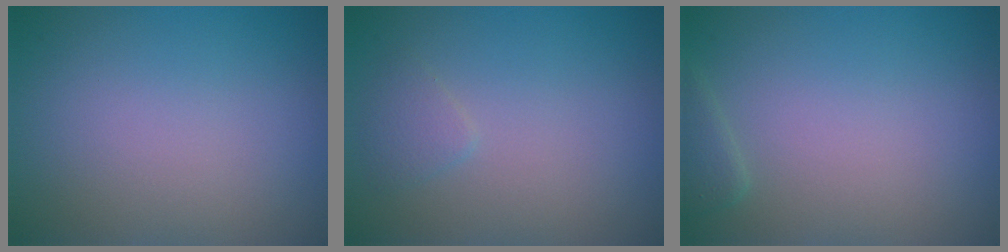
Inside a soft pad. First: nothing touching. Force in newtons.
{"total": 1.1, "press": 1.1, "slide": 0.0}
{"total": 1.2, "press": 1.2, "slide": 0.1}